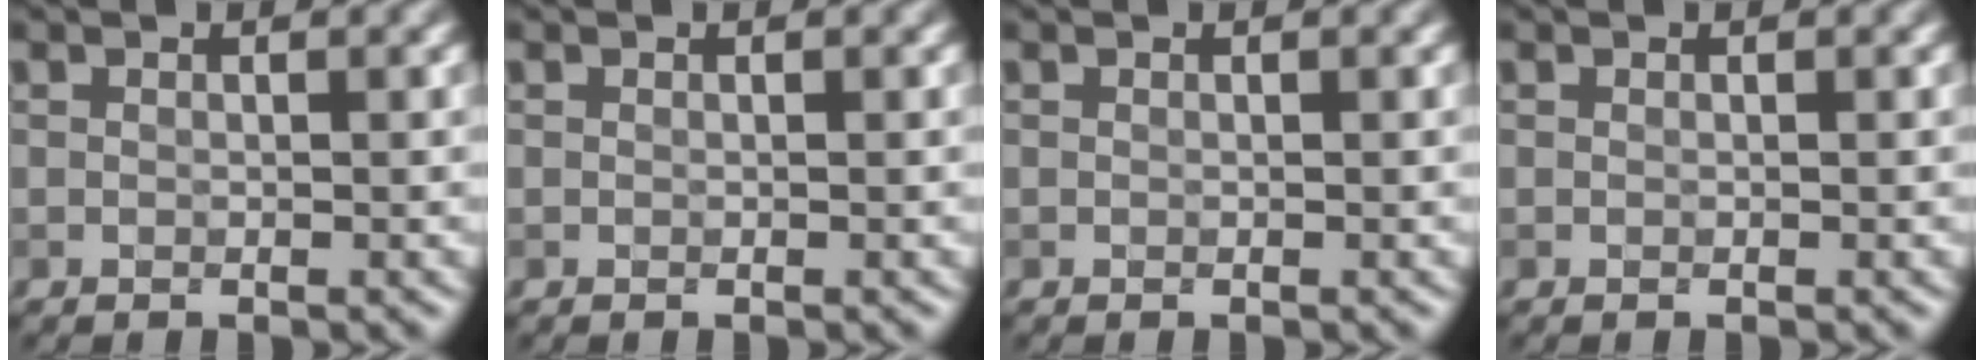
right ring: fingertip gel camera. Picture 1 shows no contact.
{"total": 0.0}
{"total": 0.0}
{"total": 0.0}